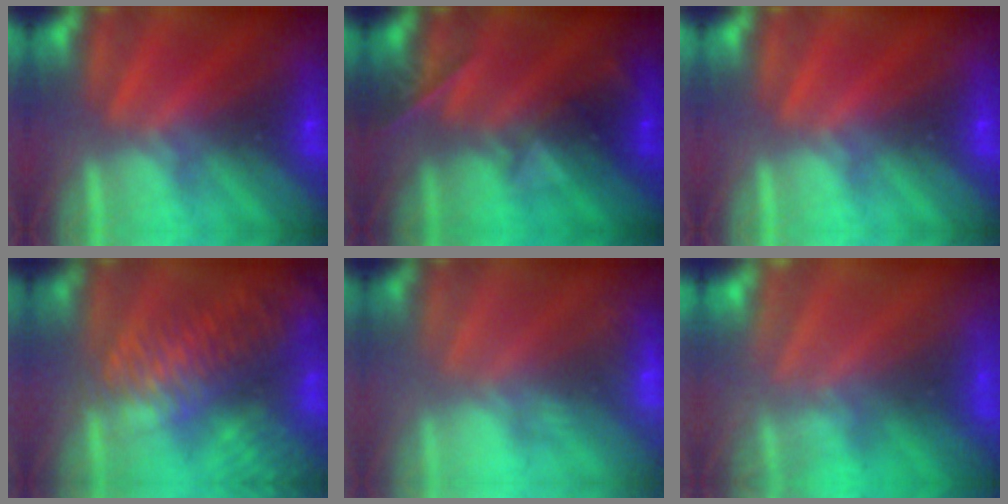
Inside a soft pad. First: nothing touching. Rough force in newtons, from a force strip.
{"total": 2.4}
{"total": 0.0}
{"total": 7.0}
{"total": 2.4}
{"total": 8.8}